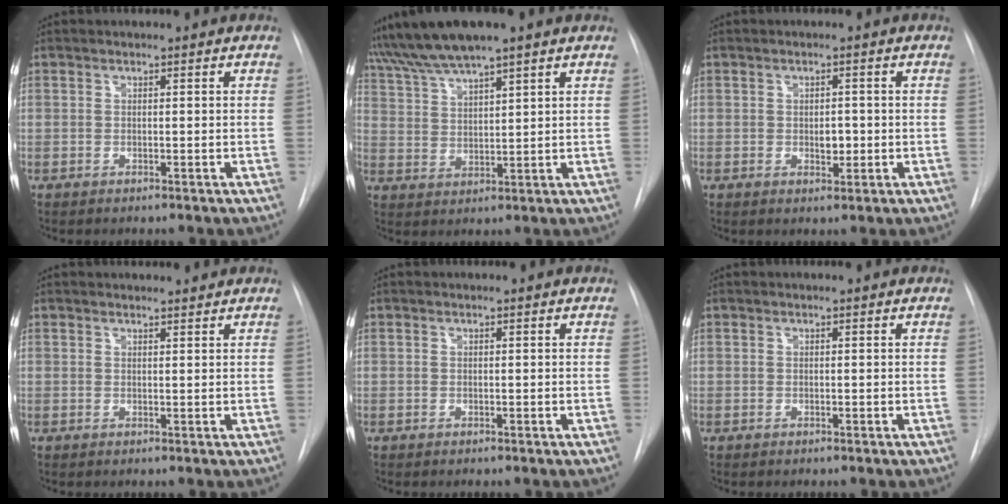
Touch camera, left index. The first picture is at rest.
{"total": 8.9, "force": [7.4, -0.1, 4.9], "torque": [-0.104, 0.025, 0.140]}
{"total": 2.2, "force": [-0.3, 1.2, 1.8], "torque": [-0.025, -0.002, -0.001]}
{"total": 3.0, "force": [3.0, 0.4, 0.4], "torque": [-0.009, 0.007, 0.036]}
{"total": 0.0}
{"total": 0.0}